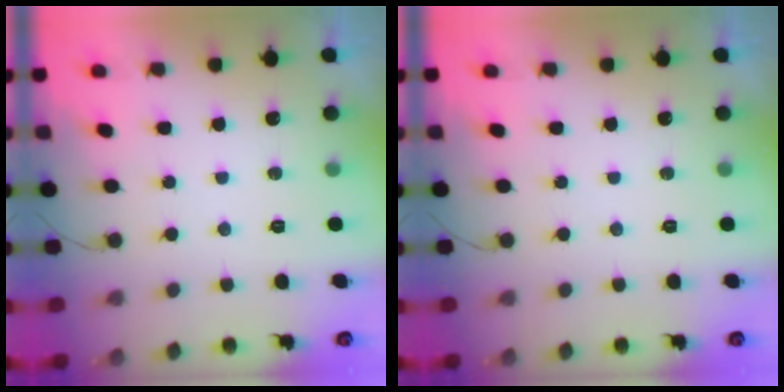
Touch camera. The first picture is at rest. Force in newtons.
{"total": 0.0}